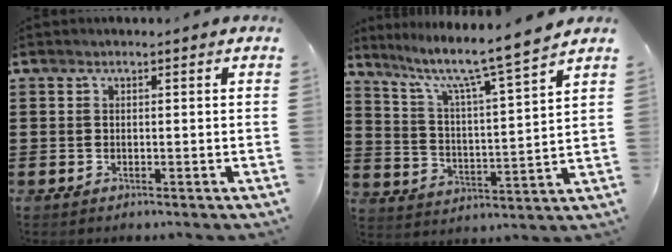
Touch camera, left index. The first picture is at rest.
{"total": 7.1, "force": [5.8, -0.4, 4.1], "torque": [-0.104, -0.044, 0.086]}